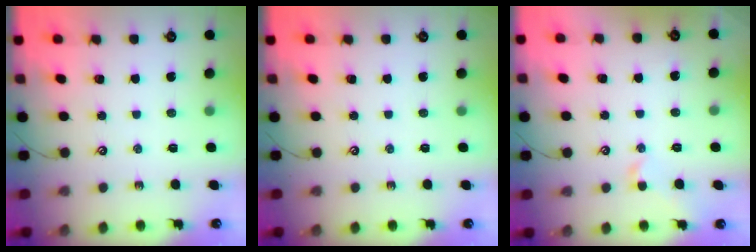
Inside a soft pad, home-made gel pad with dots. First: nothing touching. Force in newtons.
{"total": 0.0}
{"total": 1.1, "press": 0.8, "slide": 0.7}